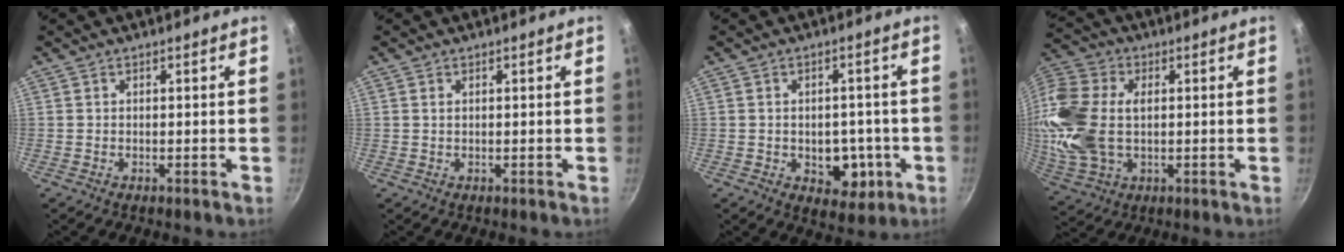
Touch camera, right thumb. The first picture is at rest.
{"total": 0.7, "force": [0.3, 0.4, 0.5], "torque": [-0.010, 0.001, 0.004]}
{"total": 8.2, "force": [-2.1, 5.8, 5.5], "torque": [-0.038, 0.003, -0.020]}
{"total": 20.5, "force": [1.4, 13.8, 15.2], "torque": [-0.335, 0.017, 0.025]}